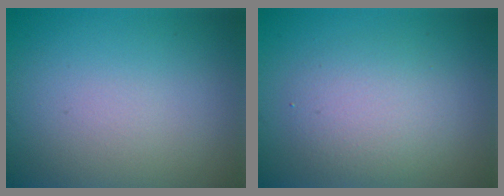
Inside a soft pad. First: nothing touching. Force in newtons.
{"total": 3.4, "press": 3.4, "slide": 0.2}